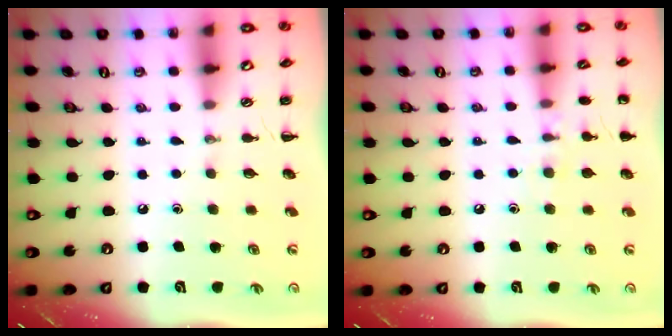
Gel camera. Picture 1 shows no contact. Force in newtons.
{"total": 7.3, "press": 7.0, "slide": 2.0}